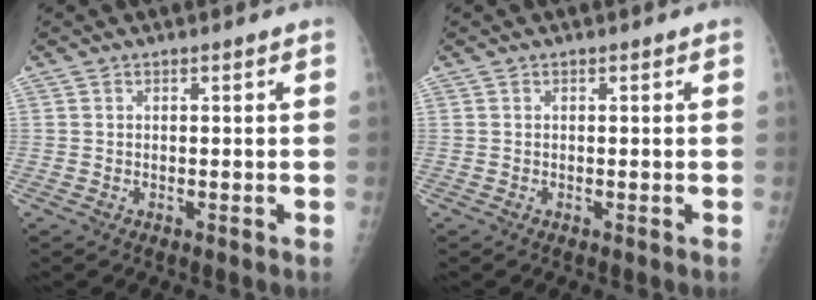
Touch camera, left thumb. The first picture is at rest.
{"total": 0.0}